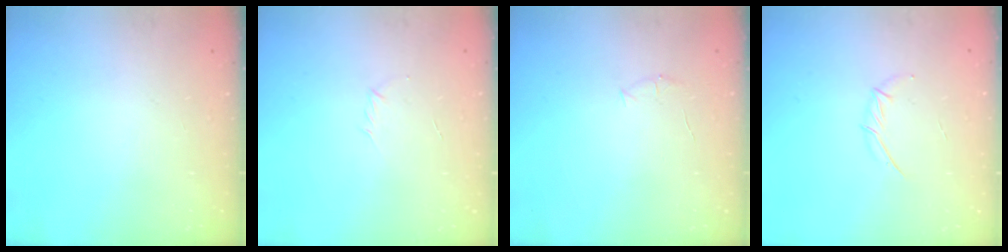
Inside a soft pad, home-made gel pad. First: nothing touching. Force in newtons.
{"total": 2.9, "press": 2.8, "slide": 0.8}
{"total": 4.0, "press": 3.8, "slide": 1.2}
{"total": 4.0, "press": 4.0, "slide": 0.7}